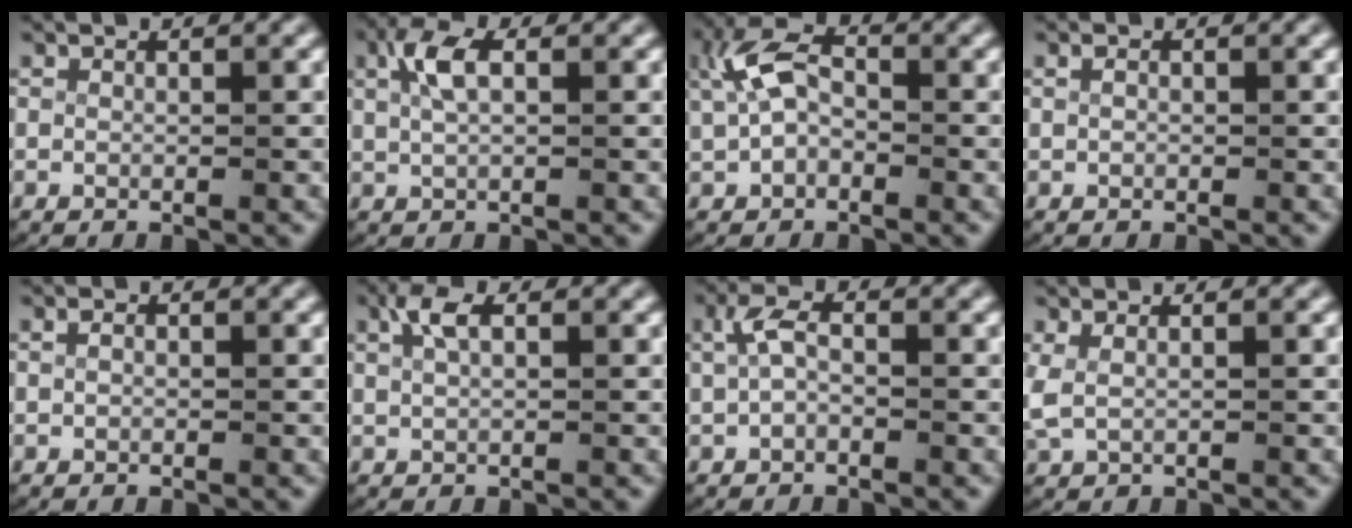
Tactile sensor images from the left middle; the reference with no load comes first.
{"total": 2.8, "force": [1.0, 1.1, 2.4], "torque": [-0.058, 0.001, 0.021]}
{"total": 4.6, "force": [0.9, 3.1, 3.3], "torque": [-0.076, -0.003, 0.019]}
{"total": 0.0}
{"total": 0.0}
{"total": 2.2, "force": [1.2, 0.6, 1.7], "torque": [-0.041, 0.002, 0.026]}
{"total": 2.1, "force": [0.1, 1.1, 1.8], "torque": [-0.048, -0.002, 0.006]}
{"total": 2.2, "force": [0.5, 1.6, 1.5], "torque": [-0.050, -0.003, 0.016]}